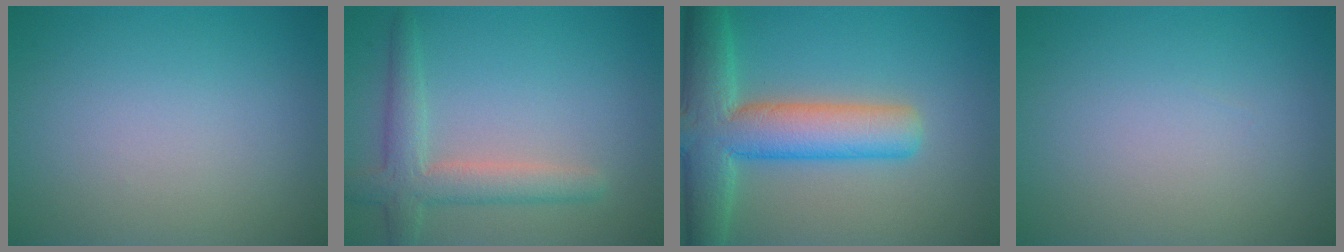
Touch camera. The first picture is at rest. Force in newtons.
{"total": 3.8, "press": 3.8, "slide": 0.4}
{"total": 8.8, "press": 8.8, "slide": 0.6}
{"total": 0.0}